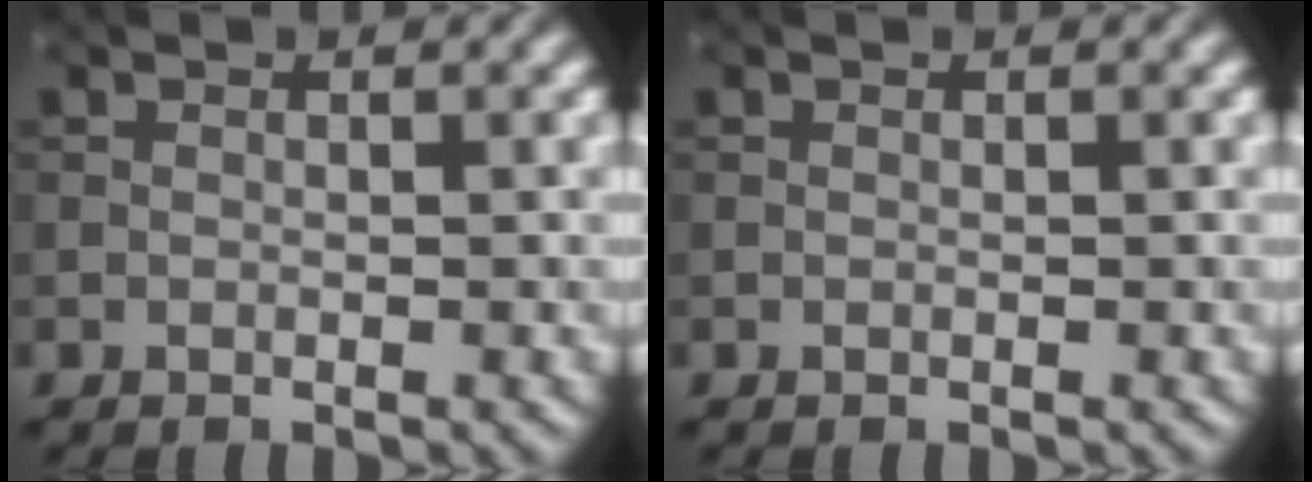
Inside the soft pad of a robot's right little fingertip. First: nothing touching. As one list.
[{"total": 0.0}]